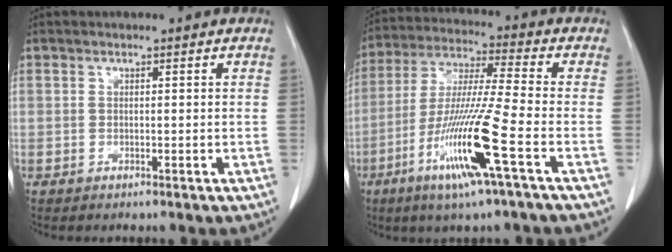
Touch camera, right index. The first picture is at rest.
{"total": 14.6, "force": [-6.0, -1.1, 13.2], "torque": [-0.271, -0.023, -0.118]}